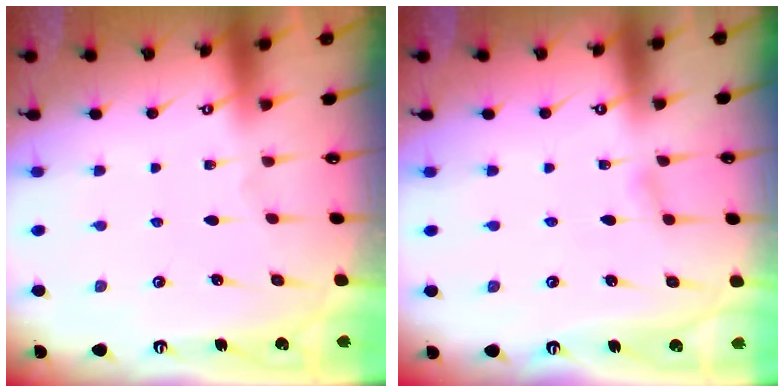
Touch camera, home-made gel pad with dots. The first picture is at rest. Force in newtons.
{"total": 4.4, "press": 4.4, "slide": 0.5}